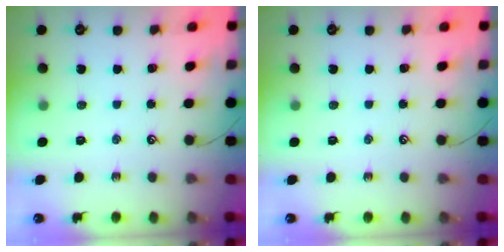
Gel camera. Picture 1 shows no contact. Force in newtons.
{"total": 0.0}